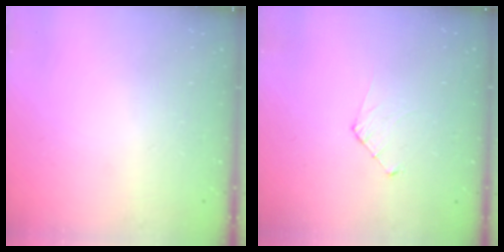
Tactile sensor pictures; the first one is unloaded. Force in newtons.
{"total": 3.8, "press": 3.8, "slide": 0.3}